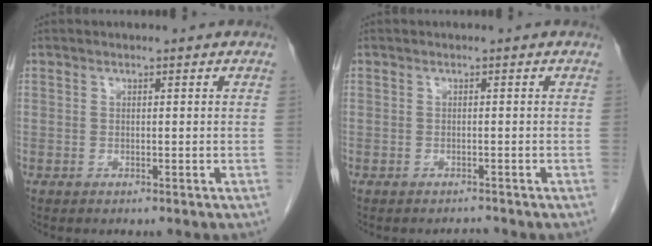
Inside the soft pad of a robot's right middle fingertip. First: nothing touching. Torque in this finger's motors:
{"motor_torque": [-0.16, -0.33, -0.03, -0.02]}